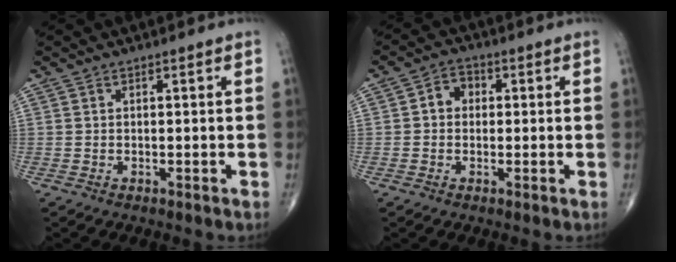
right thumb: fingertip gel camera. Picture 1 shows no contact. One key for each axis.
{"total": 4.0, "fx": 0.3, "fy": 3.3, "fz": 2.2, "tx": -0.018, "ty": 0.015, "tz": -0.004}